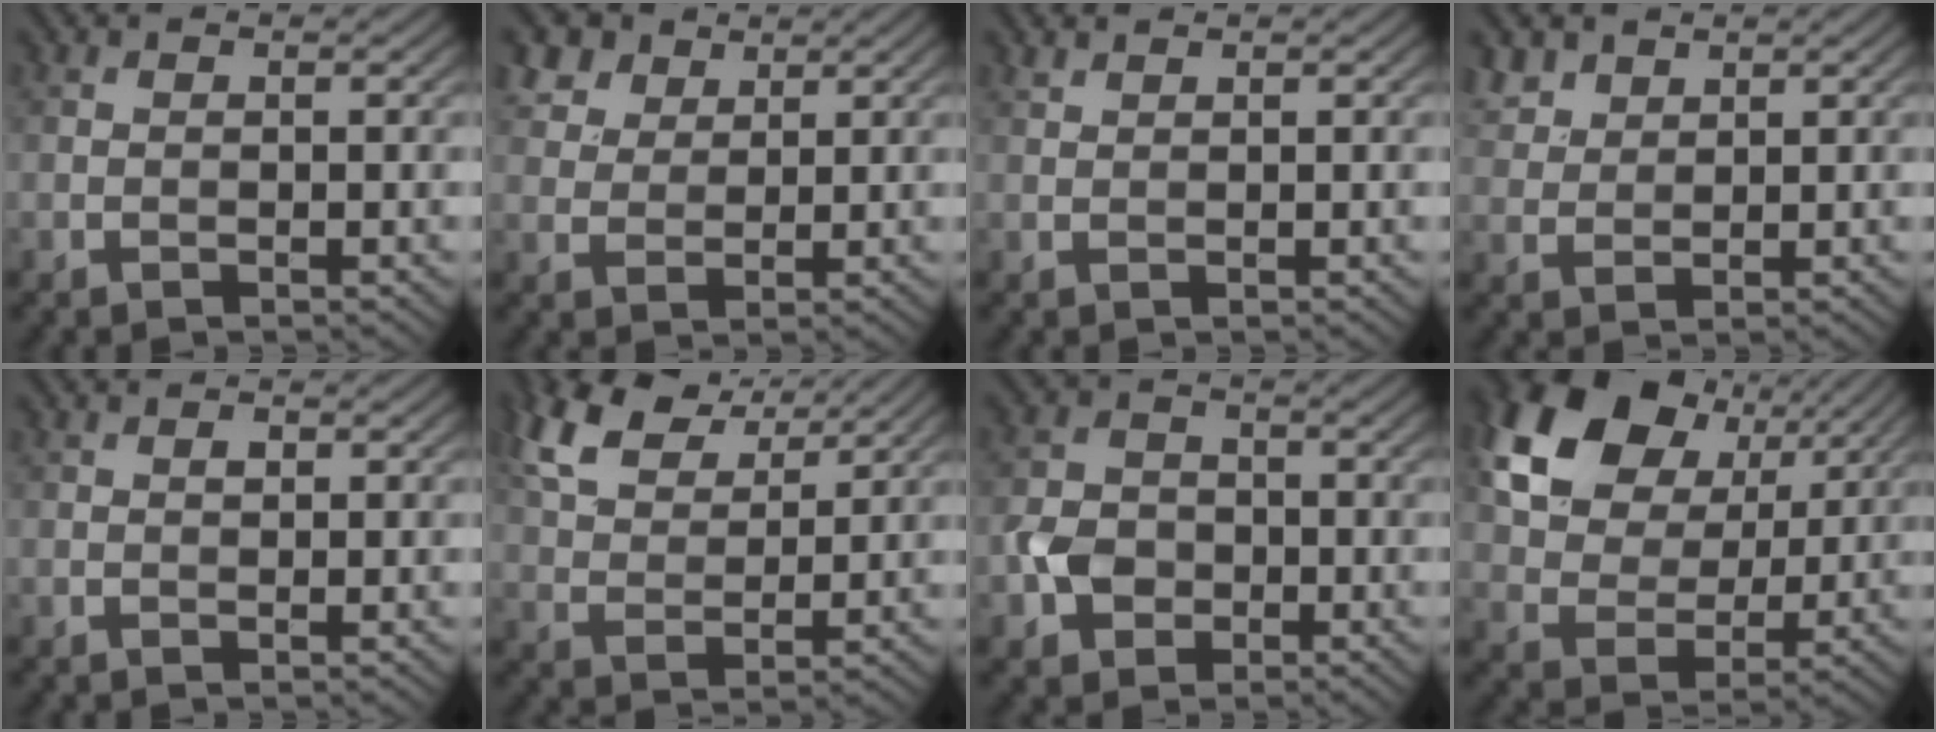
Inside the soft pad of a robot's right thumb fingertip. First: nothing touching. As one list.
[{"total": 5.9, "force": [3.9, 3.6, 2.4], "torque": [-0.075, -0.004, 0.087]}, {"total": 0.9, "force": [0.8, 0.2, 0.2], "torque": [-0.009, 0.002, 0.021]}, {"total": 3.6, "force": [2.6, 2.2, 1.3], "torque": [-0.041, 0.002, 0.060]}, {"total": 0.6, "force": [0.2, 0.4, 0.4], "torque": [-0.008, -0.002, 0.002]}, {"total": 10.1, "force": [6.4, 5.0, 5.9], "torque": [-0.151, 0.019, 0.129]}, {"total": 4.4, "force": [-1.6, 3.7, 1.9], "torque": [-0.041, -0.002, -0.039]}, {"total": 18.6, "force": [8.8, 12.7, 10.3], "torque": [-0.256, 0.050, 0.164]}]